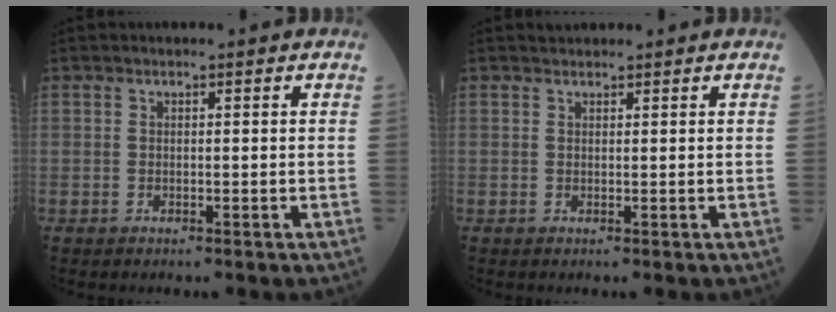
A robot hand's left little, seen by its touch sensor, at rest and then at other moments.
{"total": 0.9, "force": [0.9, 0.3, 0.0], "torque": [-0.009, 0.010, 0.018]}